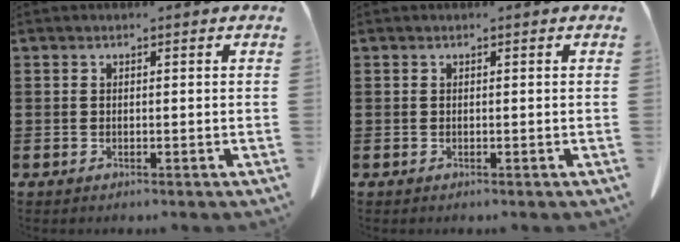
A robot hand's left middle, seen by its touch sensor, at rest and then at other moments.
{"total": 0.0}